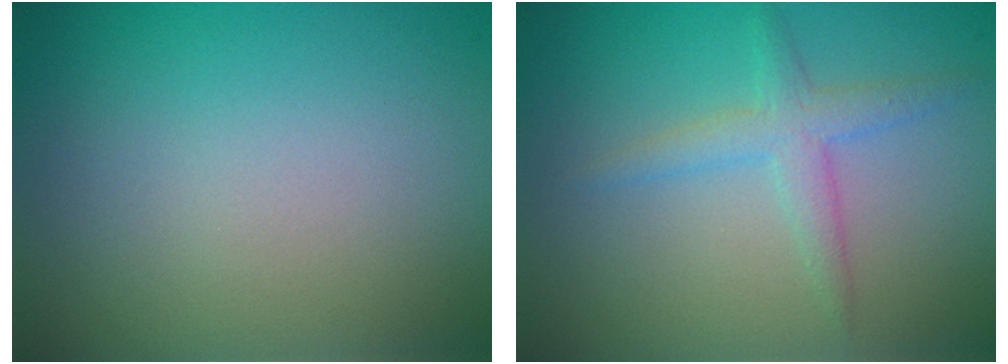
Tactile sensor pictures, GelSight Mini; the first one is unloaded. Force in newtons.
{"total": 2.2, "press": 2.2, "slide": 0.2}